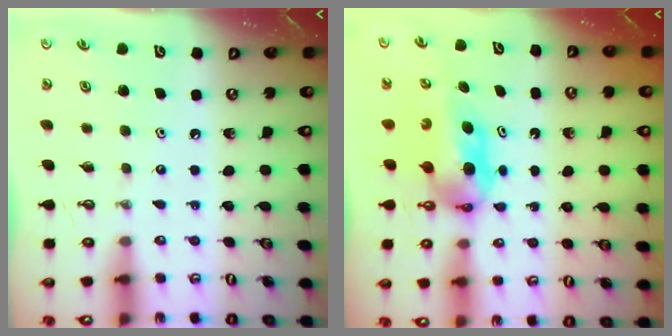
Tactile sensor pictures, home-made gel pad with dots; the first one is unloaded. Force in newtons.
{"total": 5.6, "press": 5.0, "slide": 2.4}